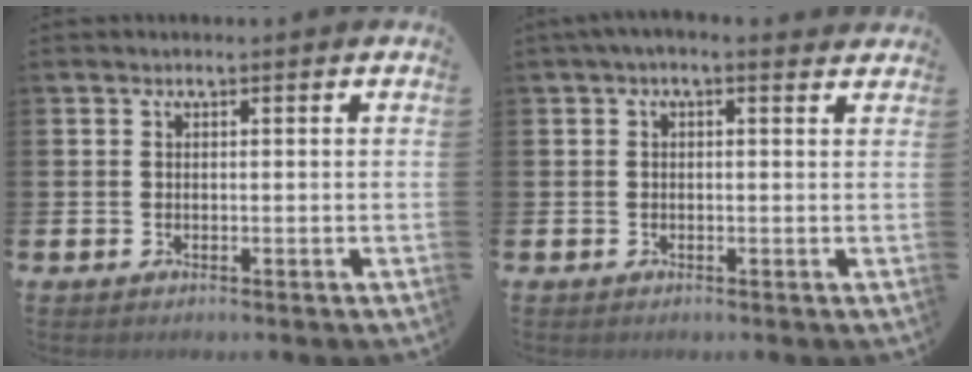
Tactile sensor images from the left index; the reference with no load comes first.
{"total": 1.0, "force": [0.5, 0.2, 0.8], "torque": [-0.015, 0.002, 0.007]}